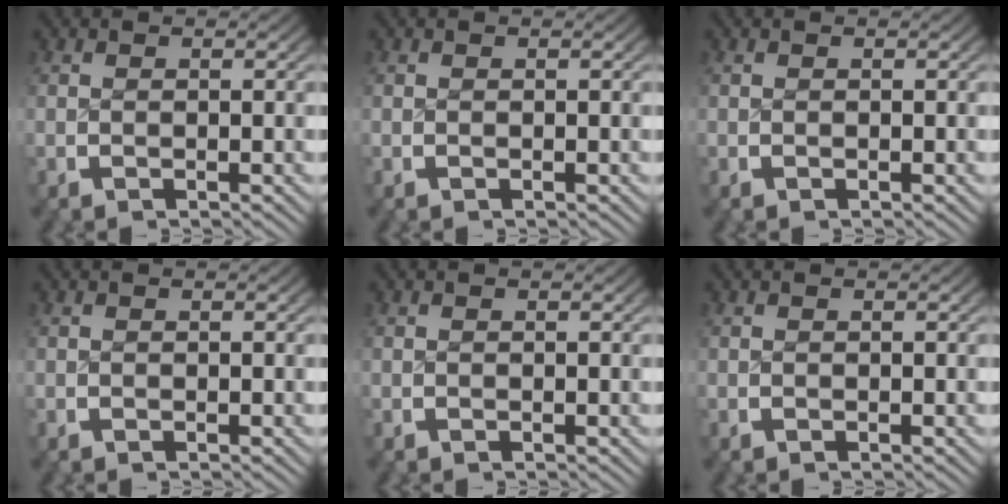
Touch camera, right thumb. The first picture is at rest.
{"total": 0.0}
{"total": 0.0}
{"total": 0.0}
{"total": 0.0}
{"total": 0.0}